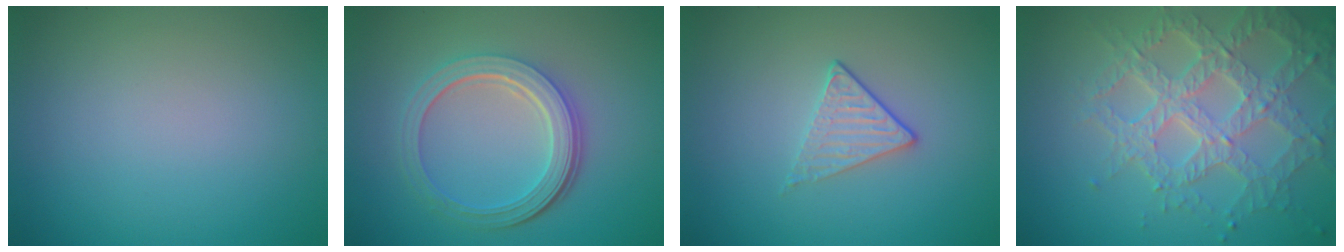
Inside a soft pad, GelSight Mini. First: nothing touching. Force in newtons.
{"total": 5.2, "press": 3.7, "slide": 3.6}
{"total": 1.7, "press": 1.4, "slide": 1.0}
{"total": 7.2, "press": 5.3, "slide": 4.9}